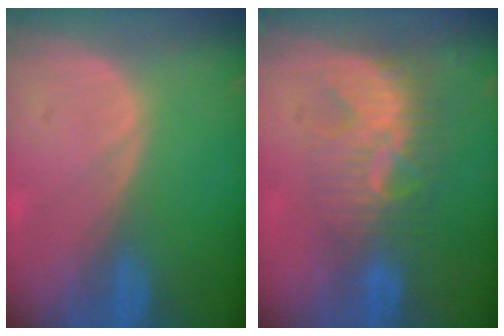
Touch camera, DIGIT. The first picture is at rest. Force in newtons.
{"total": 8.8, "press": 7.6, "slide": 4.4}